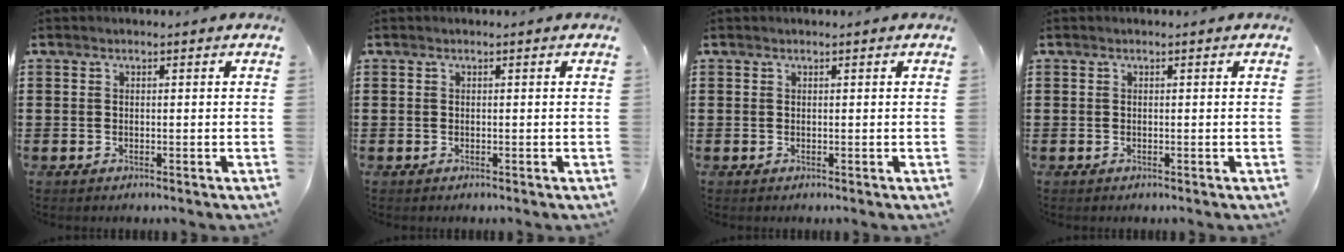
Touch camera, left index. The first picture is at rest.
{"total": 0.0}
{"total": 0.0}
{"total": 0.0}